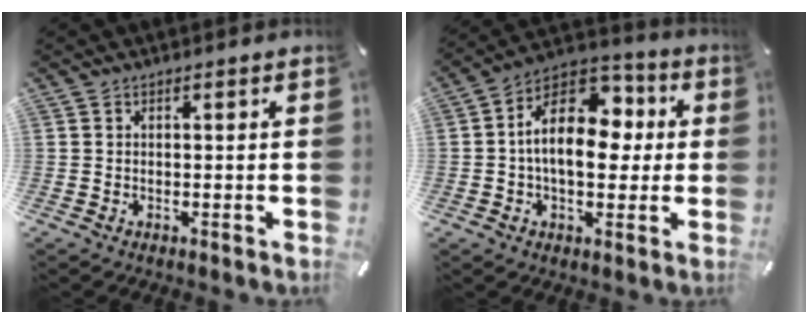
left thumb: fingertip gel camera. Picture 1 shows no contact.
{"total": 16.2, "force": [1.1, 10.5, 12.2], "torque": [-0.200, 0.003, 0.021]}